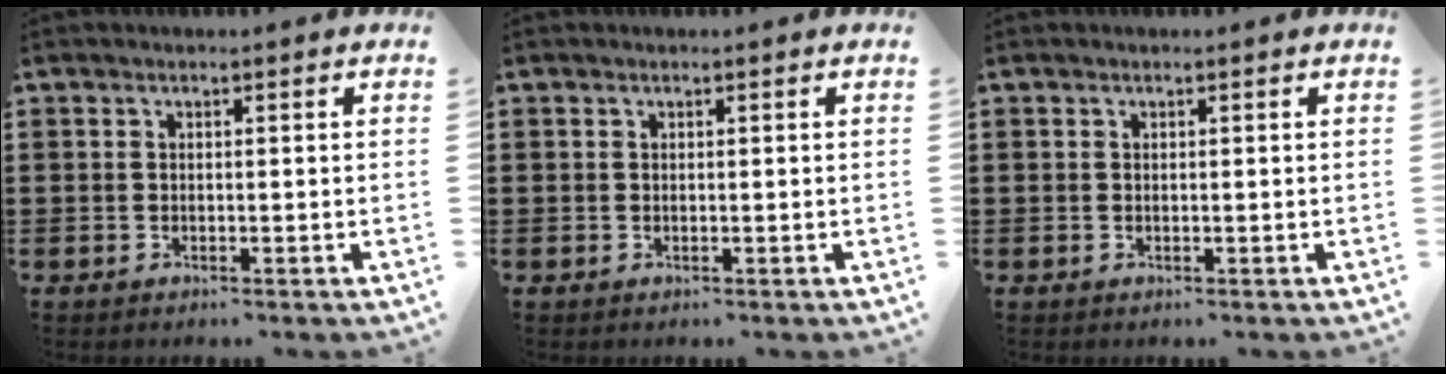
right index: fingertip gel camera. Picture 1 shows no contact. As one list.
[{"total": 0.0}, {"total": 0.0}]